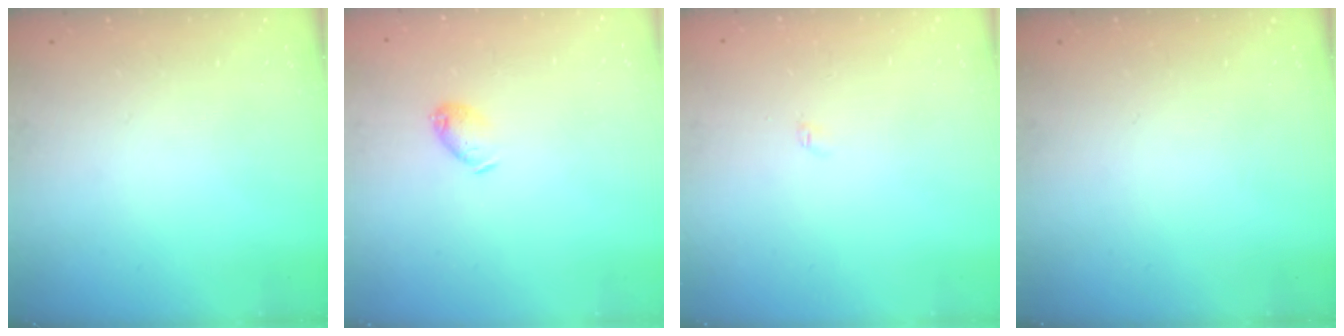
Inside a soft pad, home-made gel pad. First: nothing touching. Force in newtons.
{"total": 6.1, "press": 6.1, "slide": 0.5}
{"total": 2.1, "press": 2.0, "slide": 0.3}
{"total": 0.0}